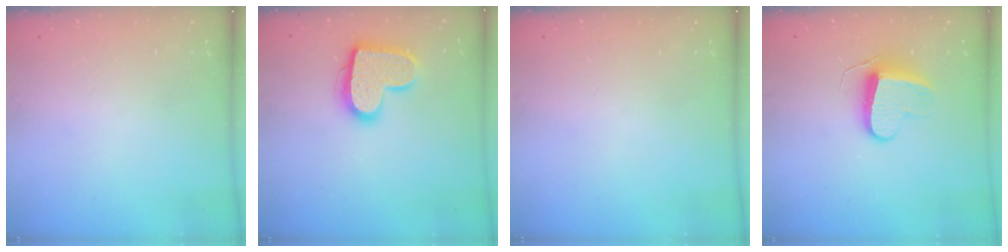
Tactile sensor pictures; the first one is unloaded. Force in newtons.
{"total": 15.8, "press": 15.8, "slide": 1.0}
{"total": 0.0}
{"total": 9.3, "press": 9.3, "slide": 0.1}